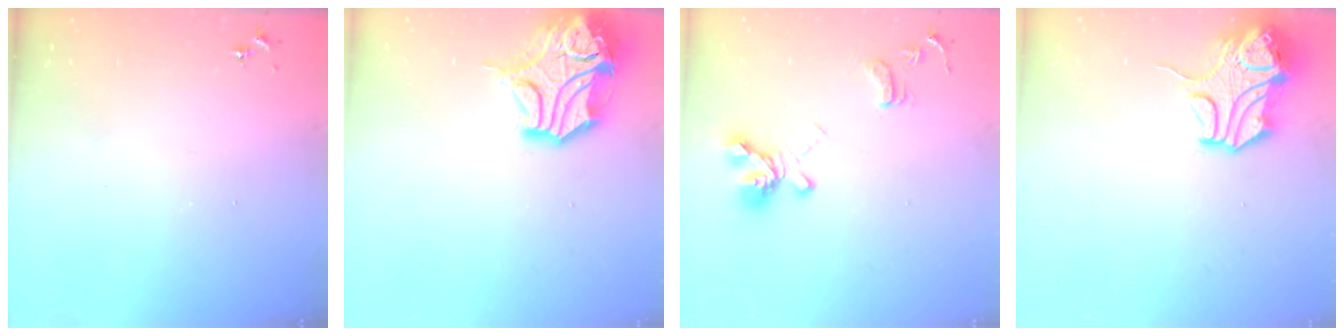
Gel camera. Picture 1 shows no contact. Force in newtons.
{"total": 16.8, "press": 16.6, "slide": 2.5}
{"total": 14.9, "press": 14.8, "slide": 1.5}
{"total": 13.5, "press": 13.4, "slide": 2.1}